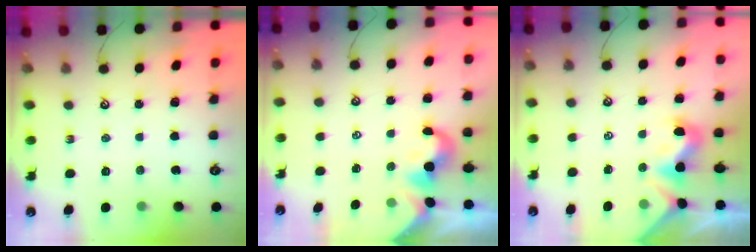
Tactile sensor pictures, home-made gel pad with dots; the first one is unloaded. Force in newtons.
{"total": 1.1, "press": 1.1, "slide": 0.3}
{"total": 0.8, "press": 0.5, "slide": 0.6}